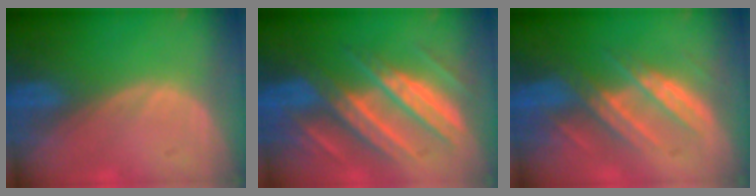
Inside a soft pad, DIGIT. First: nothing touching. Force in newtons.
{"total": 10.7, "press": 10.7, "slide": 1.0}
{"total": 7.5, "press": 7.2, "slide": 2.0}